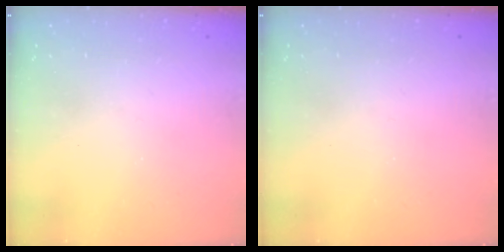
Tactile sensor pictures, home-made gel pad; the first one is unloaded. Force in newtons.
{"total": 0.0}